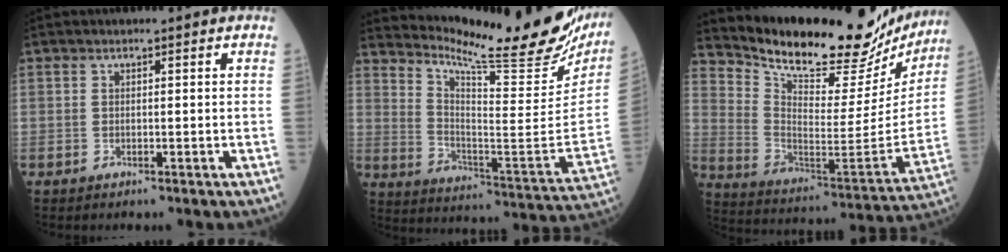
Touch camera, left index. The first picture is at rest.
{"total": 25.1, "force": [22.3, 1.7, 11.4], "torque": [-0.190, -0.092, 0.306]}
{"total": 25.8, "force": [23.2, 6.4, 9.1], "torque": [-0.154, -0.066, 0.326]}